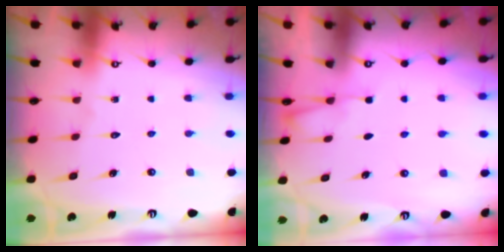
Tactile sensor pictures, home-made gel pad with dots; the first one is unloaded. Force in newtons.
{"total": 2.4, "press": 2.4, "slide": 0.4}